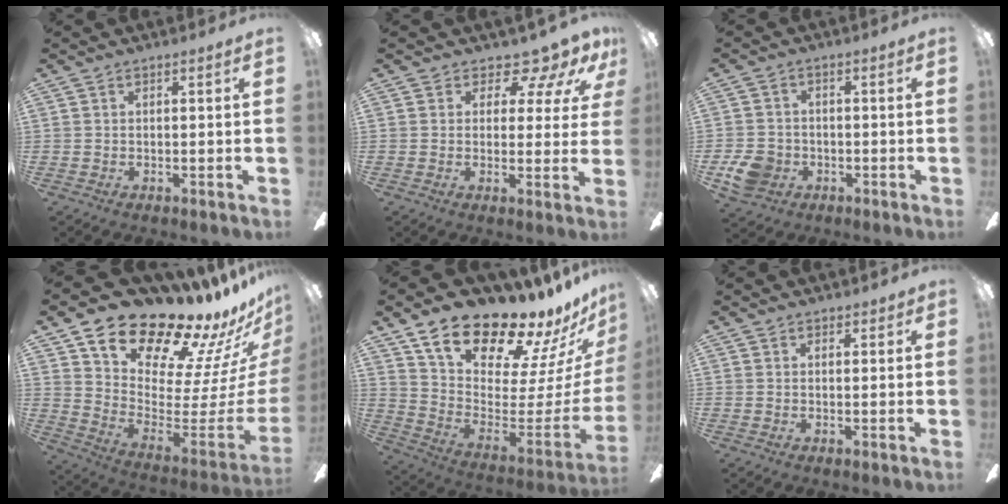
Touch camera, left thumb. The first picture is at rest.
{"total": 9.3, "force": [7.1, 4.3, 4.3], "torque": [-0.056, -0.056, 0.127]}
{"total": 7.2, "force": [-2.9, 5.9, 3.0], "torque": [-0.057, 0.019, -0.055]}
{"total": 18.4, "force": [15.6, 5.0, 8.5], "torque": [-0.129, -0.150, 0.267]}
{"total": 18.6, "force": [15.8, 5.4, 8.3], "torque": [-0.133, -0.141, 0.275]}
{"total": 1.0, "force": [0.8, 0.6, 0.1], "torque": [0.005, -0.002, 0.014]}